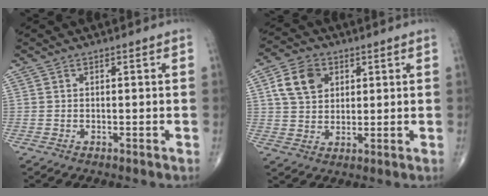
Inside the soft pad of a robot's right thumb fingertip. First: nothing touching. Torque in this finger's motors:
{"motor_torque": [-0.10, 1.41, 0.94, 0.51, 0.06]}